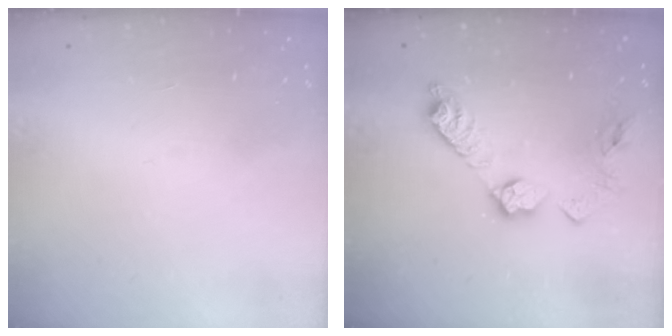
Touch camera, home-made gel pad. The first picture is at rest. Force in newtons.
{"total": 12.5, "press": 12.5, "slide": 0.7}